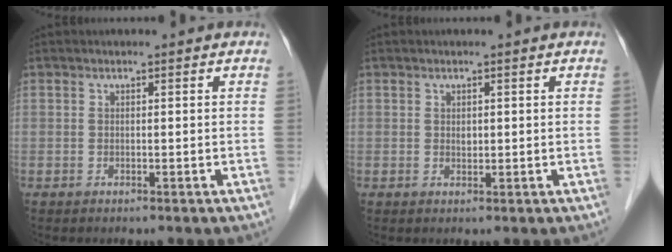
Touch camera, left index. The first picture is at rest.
{"total": 0.8, "force": [0.2, 0.5, 0.5], "torque": [-0.008, 0.000, 0.005]}